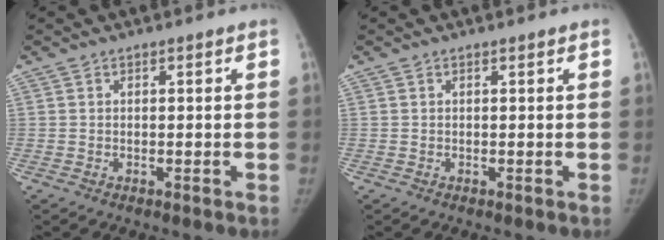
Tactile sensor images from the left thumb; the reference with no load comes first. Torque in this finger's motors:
{"motor_torque": [0.32, -0.04, -0.33, 0.01, 0.07]}